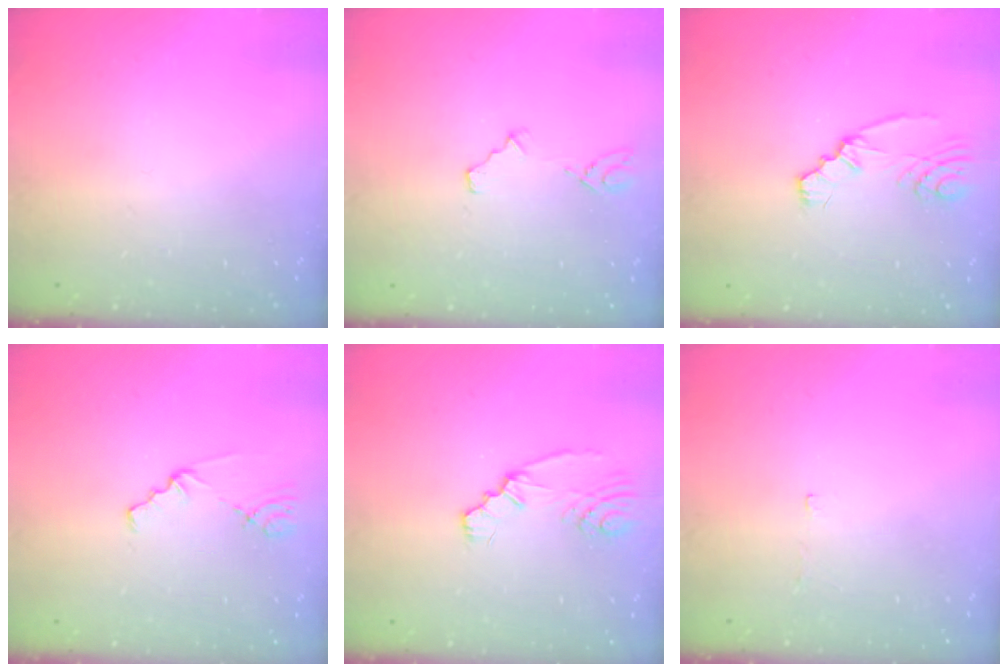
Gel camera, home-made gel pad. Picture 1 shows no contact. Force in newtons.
{"total": 4.0, "press": 3.9, "slide": 0.4}
{"total": 2.7, "press": 2.6, "slide": 0.8}
{"total": 1.3, "press": 1.3, "slide": 0.3}
{"total": 2.5, "press": 2.3, "slide": 0.9}
{"total": 1.6, "press": 1.5, "slide": 0.3}